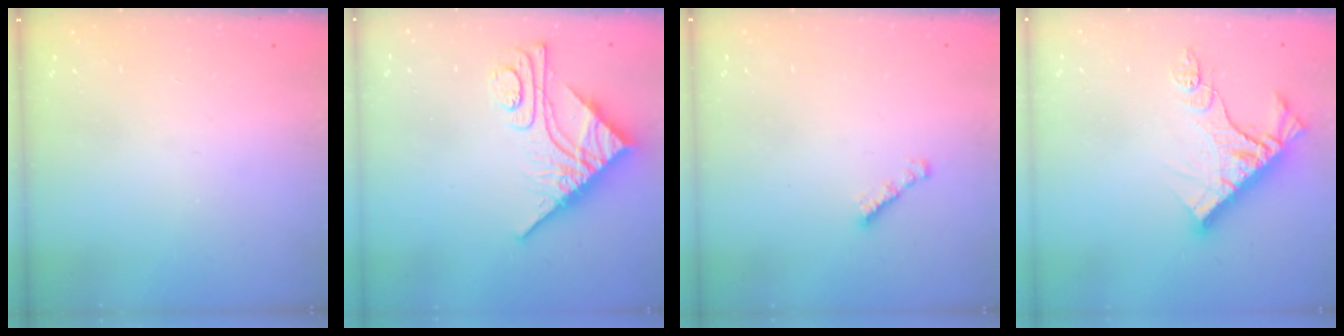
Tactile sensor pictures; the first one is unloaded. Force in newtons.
{"total": 10.9, "press": 10.8, "slide": 1.0}
{"total": 1.9, "press": 1.9, "slide": 0.5}
{"total": 11.8, "press": 11.8, "slide": 1.1}